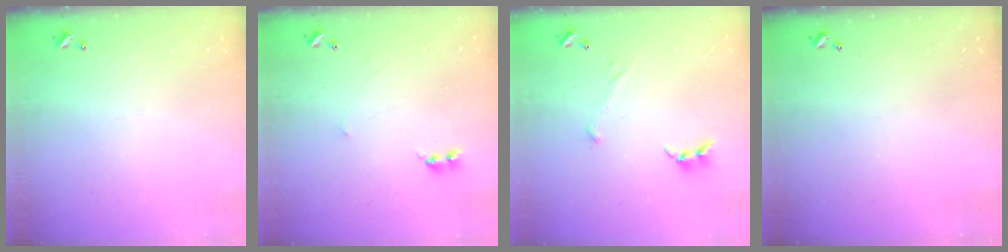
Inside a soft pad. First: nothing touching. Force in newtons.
{"total": 0.9, "press": 0.8, "slide": 0.3}
{"total": 0.0}
{"total": 0.0}